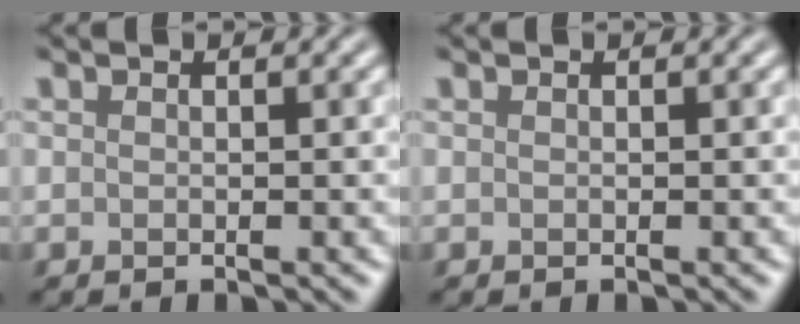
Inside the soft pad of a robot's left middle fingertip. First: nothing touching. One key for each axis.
{"total": 0.0}